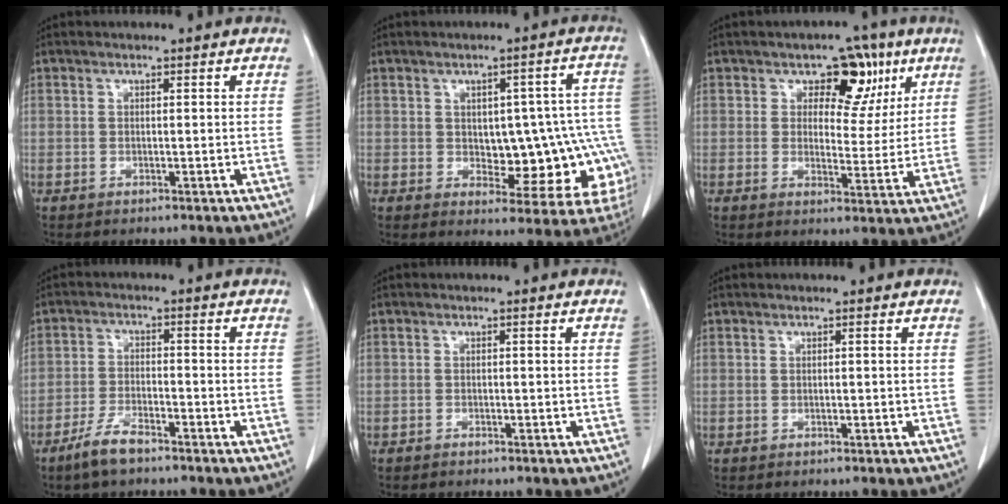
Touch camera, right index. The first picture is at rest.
{"total": 14.4, "force": [-1.8, 6.8, 12.6], "torque": [-0.113, 0.031, -0.004]}
{"total": 8.3, "force": [3.9, 5.3, 5.0], "torque": [-0.045, 0.008, 0.051]}
{"total": 5.4, "force": [-4.1, 1.2, 3.2], "torque": [-0.070, -0.004, -0.081]}
{"total": 0.6, "force": [-0.5, 0.2, 0.1], "torque": [-0.001, 0.000, -0.013]}
{"total": 0.0}